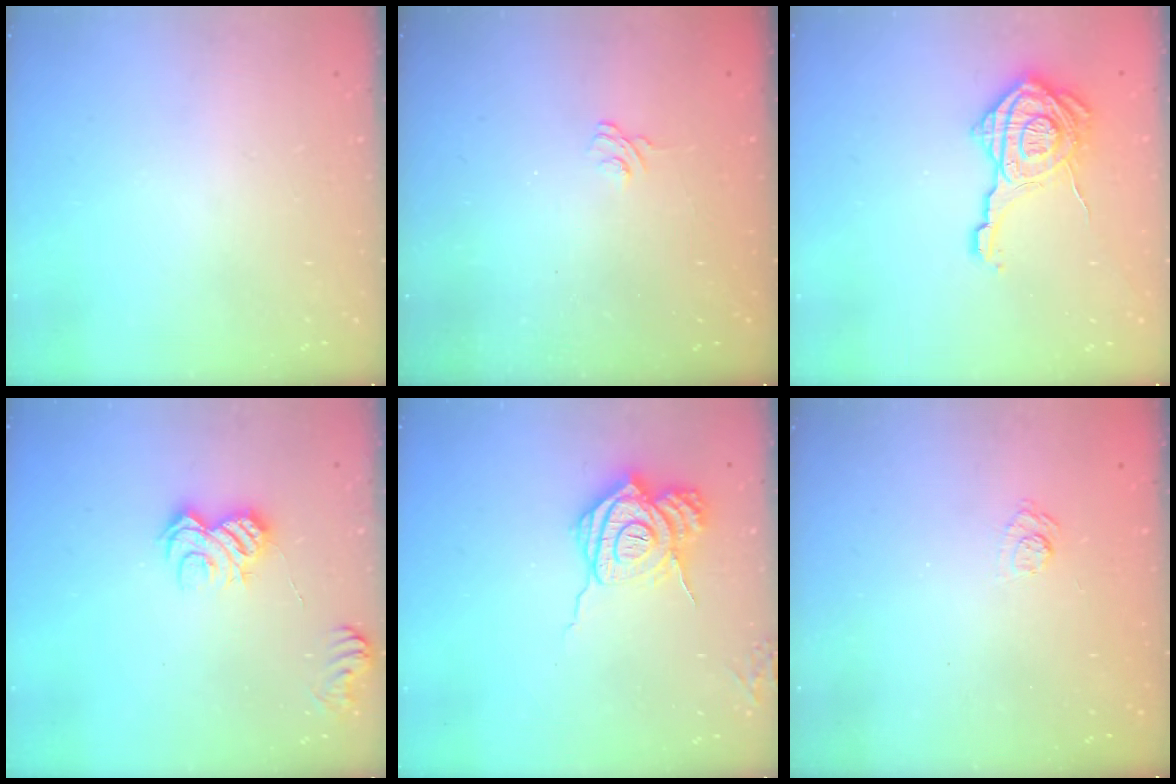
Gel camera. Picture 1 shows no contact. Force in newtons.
{"total": 2.5, "press": 2.1, "slide": 1.3}
{"total": 17.9, "press": 17.9, "slide": 1.1}
{"total": 10.6, "press": 10.6, "slide": 0.9}
{"total": 15.4, "press": 15.3, "slide": 1.5}
{"total": 3.4, "press": 3.0, "slide": 1.5}